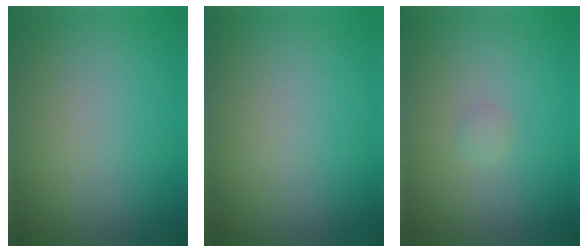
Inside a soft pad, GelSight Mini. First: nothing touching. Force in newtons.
{"total": 0.0}
{"total": 0.6, "press": 0.6, "slide": 0.0}